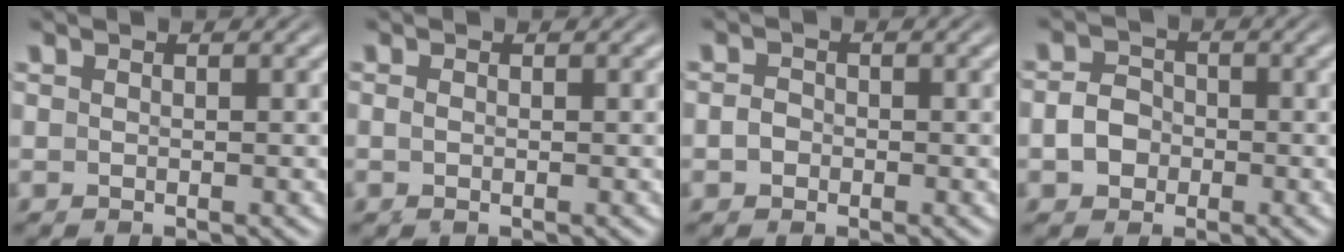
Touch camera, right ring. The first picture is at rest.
{"total": 0.6, "force": [-0.1, -0.5, 0.2], "torque": [-0.006, -0.005, 0.003]}
{"total": 1.0, "force": [-0.5, 0.9, 0.2], "torque": [-0.009, -0.006, -0.007]}
{"total": 3.5, "force": [-0.9, 3.2, 1.2], "torque": [-0.024, -0.005, -0.015]}